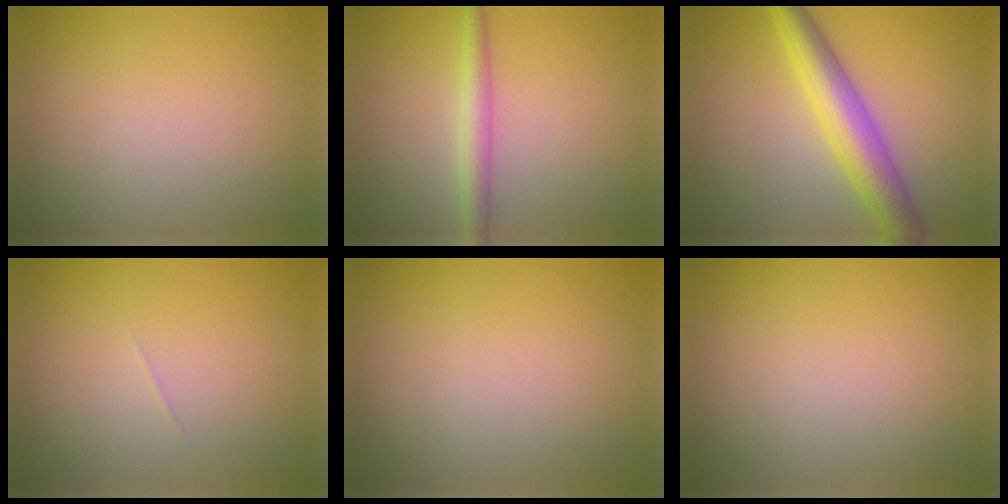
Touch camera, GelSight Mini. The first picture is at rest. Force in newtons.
{"total": 2.5, "press": 2.5, "slide": 0.1}
{"total": 6.0, "press": 6.0, "slide": 0.0}
{"total": 0.0}
{"total": 0.0}
{"total": 0.0}